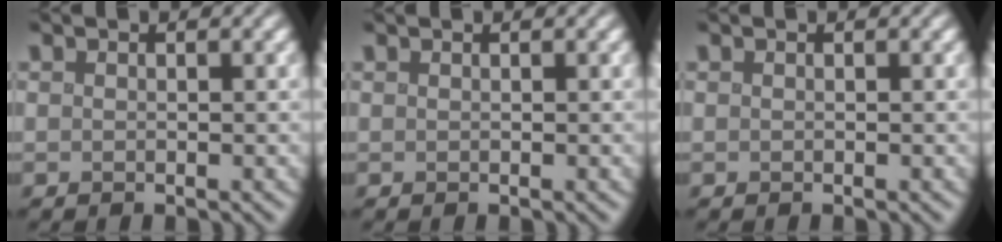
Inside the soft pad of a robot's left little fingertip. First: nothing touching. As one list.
[{"total": 0.0}, {"total": 0.0}]